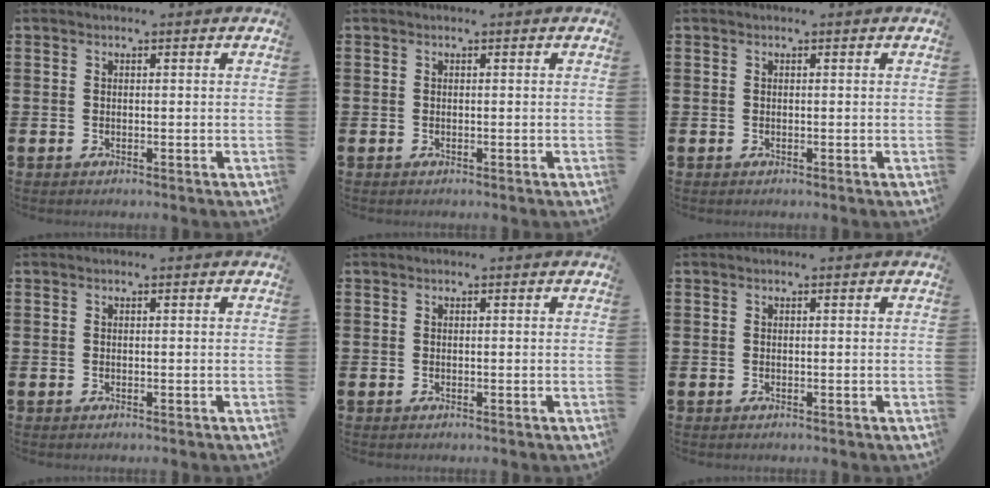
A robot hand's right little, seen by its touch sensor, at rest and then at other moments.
{"total": 0.0}
{"total": 0.0}
{"total": 0.0}
{"total": 0.0}
{"total": 0.0}